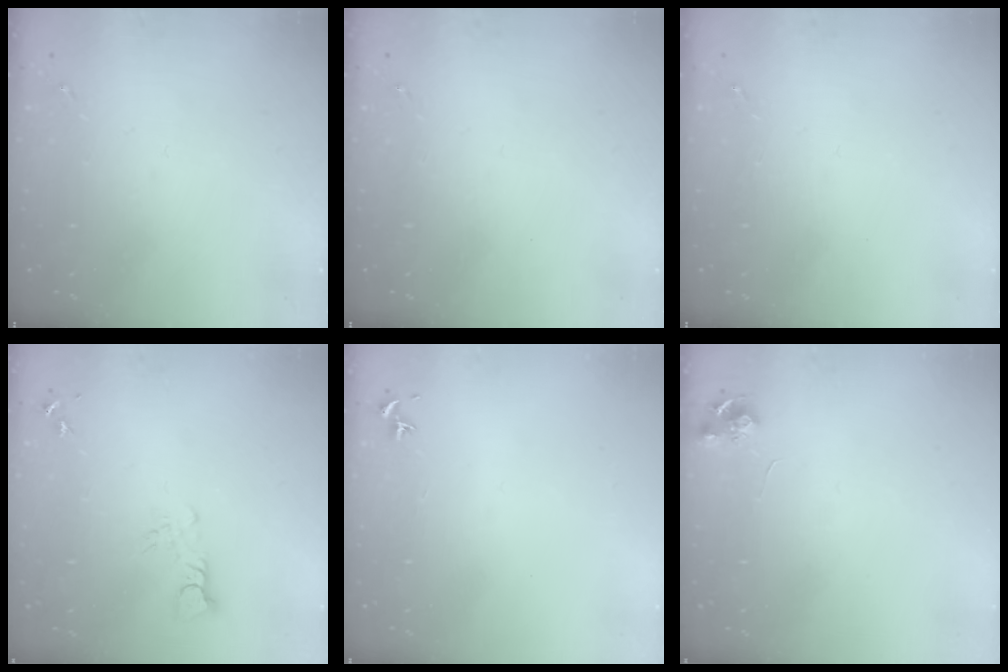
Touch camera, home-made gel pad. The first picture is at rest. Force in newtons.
{"total": 0.0}
{"total": 0.0}
{"total": 3.4, "press": 3.4, "slide": 0.2}
{"total": 0.7, "press": 0.6, "slide": 0.5}
{"total": 6.8, "press": 6.7, "slide": 0.9}